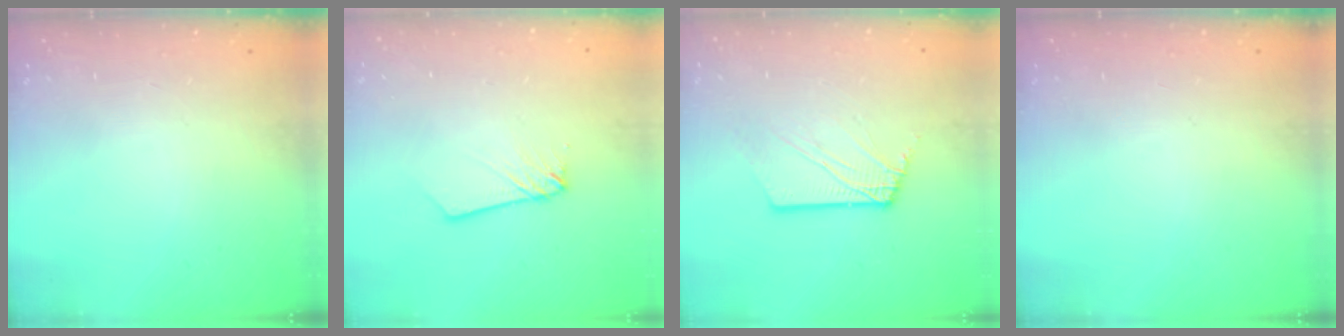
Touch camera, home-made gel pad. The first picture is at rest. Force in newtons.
{"total": 2.7, "press": 2.7, "slide": 0.3}
{"total": 3.2, "press": 3.2, "slide": 0.3}
{"total": 0.0}